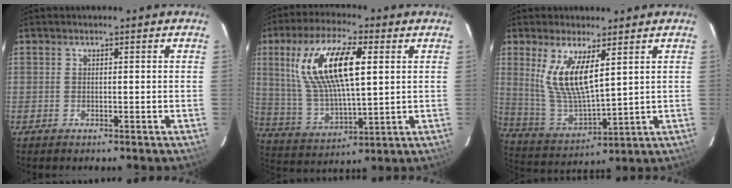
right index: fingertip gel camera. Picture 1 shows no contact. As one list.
[{"total": 17.7, "force": [5.6, 6.4, 15.6], "torque": [-0.303, 0.010, 0.115]}, {"total": 11.6, "force": [4.8, 3.5, 9.9], "torque": [-0.200, -0.011, 0.108]}]